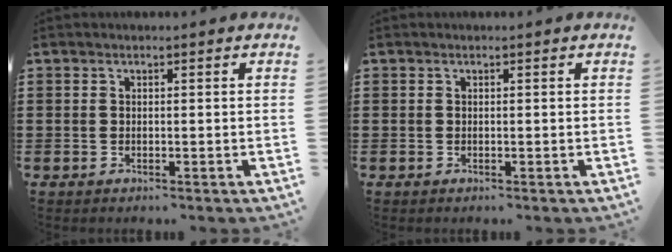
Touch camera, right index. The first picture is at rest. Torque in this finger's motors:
{"motor_torque": [-0.01, 0.01, 0.00, 0.00]}